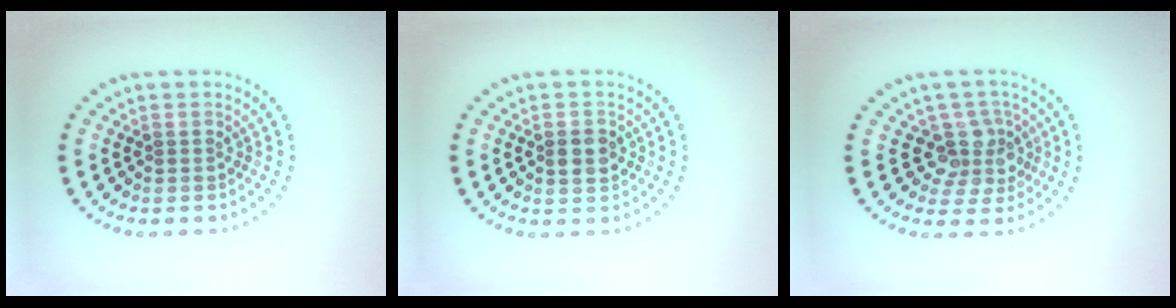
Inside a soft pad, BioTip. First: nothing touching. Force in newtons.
{"total": 2.6, "press": 2.6, "slide": 0.1}
{"total": 3.6, "press": 3.0, "slide": 2.1}